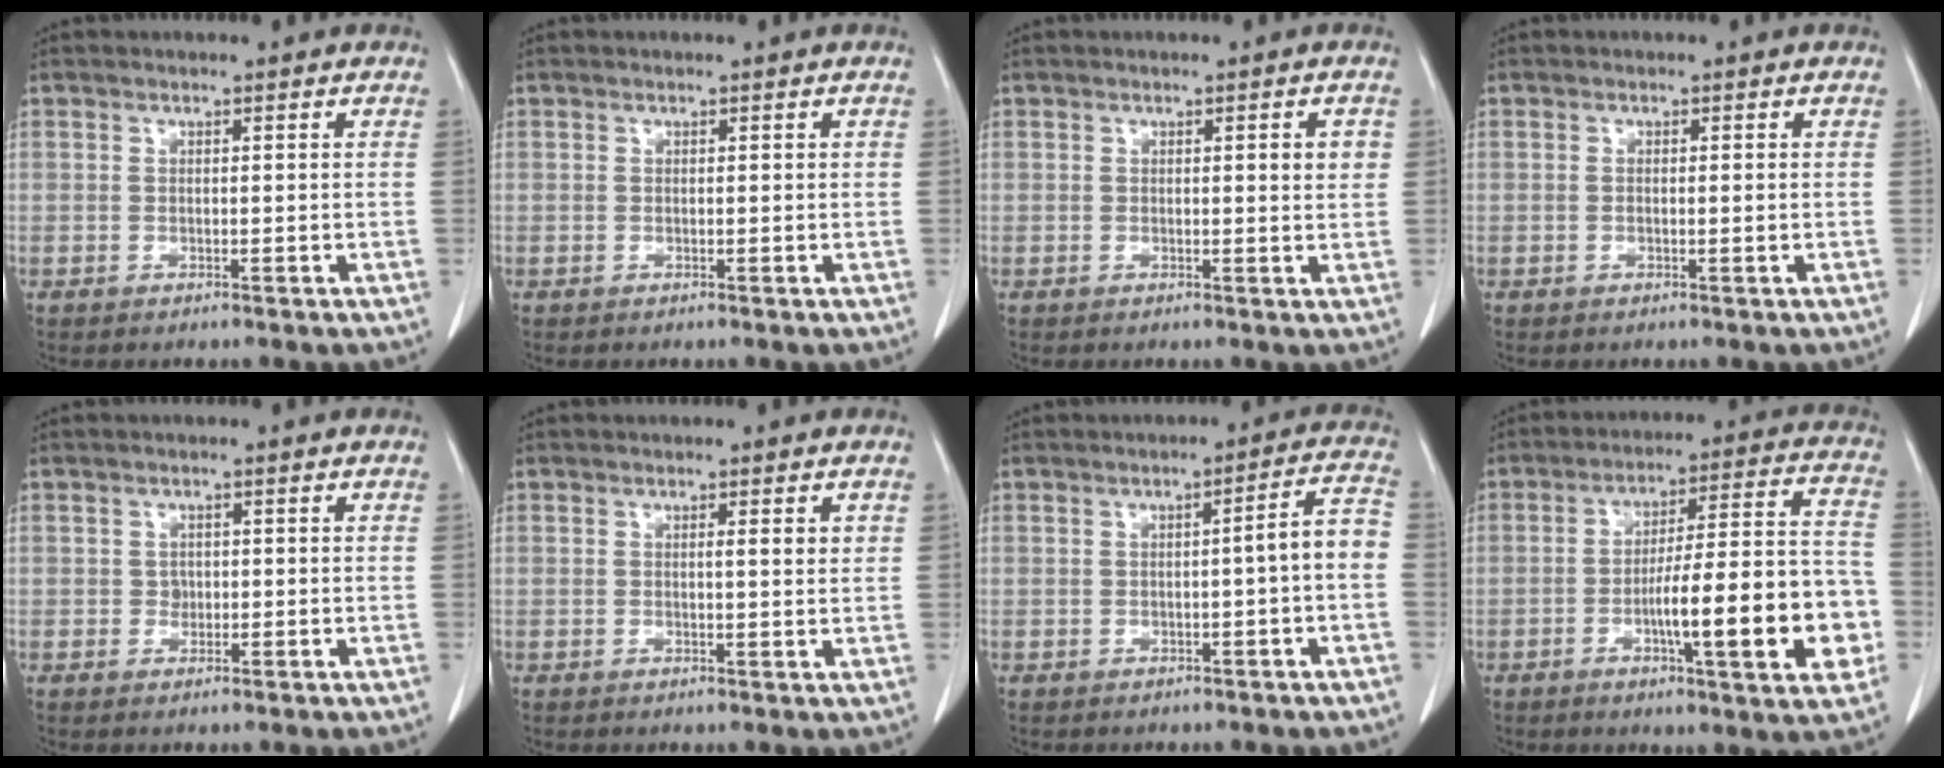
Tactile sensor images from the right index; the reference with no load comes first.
{"total": 0.0}
{"total": 2.2, "force": [0.6, 0.4, 2.1], "torque": [-0.028, 0.000, 0.008]}
{"total": 1.0, "force": [0.0, 0.2, 1.0], "torque": [-0.022, -0.002, 0.001]}
{"total": 1.1, "force": [-0.1, 1.0, 0.5], "torque": [-0.007, 0.002, 0.000]}
{"total": 1.7, "force": [0.7, 0.1, 1.6], "torque": [-0.025, -0.001, 0.008]}
{"total": 4.8, "force": [-0.9, 0.0, 4.7], "torque": [-0.060, 0.017, -0.013]}
{"total": 17.7, "force": [-4.9, 2.4, 16.9], "torque": [-0.220, 0.020, -0.067]}